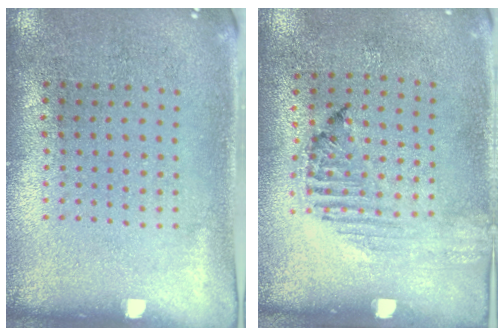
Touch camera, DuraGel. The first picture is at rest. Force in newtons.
{"total": 1.2, "press": 1.1, "slide": 0.4}